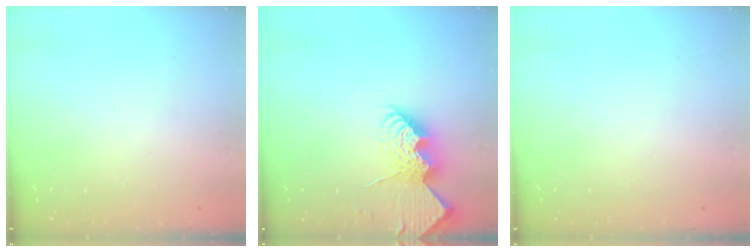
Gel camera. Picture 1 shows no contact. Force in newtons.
{"total": 14.4, "press": 14.3, "slide": 1.2}
{"total": 0.0}